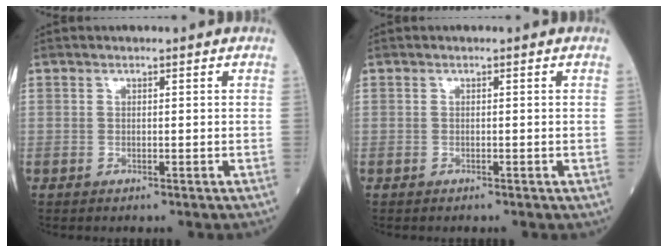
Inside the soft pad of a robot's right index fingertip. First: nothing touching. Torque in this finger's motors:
{"motor_torque": [-0.02, -0.22, 0.02, -0.01]}